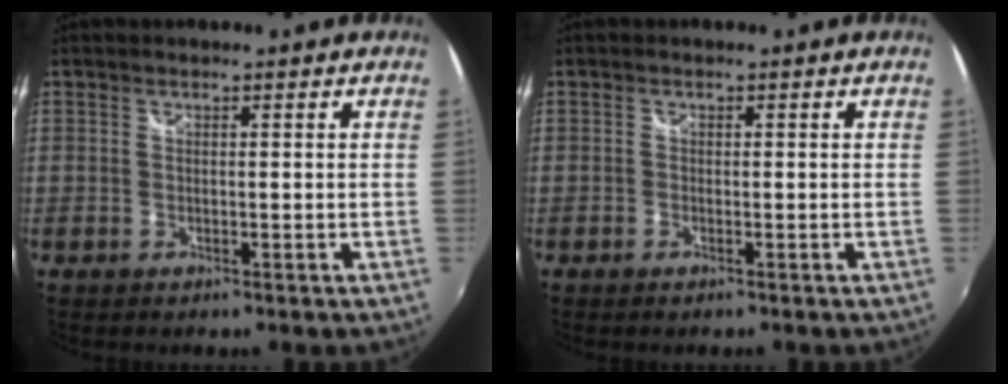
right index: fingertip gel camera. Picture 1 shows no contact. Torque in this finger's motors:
{"motor_torque": [0.02, 0.00, 0.07, 0.01]}